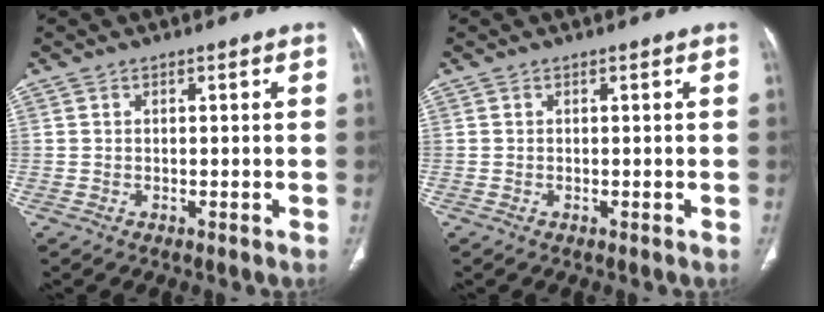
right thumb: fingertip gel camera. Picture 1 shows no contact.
{"total": 0.0}